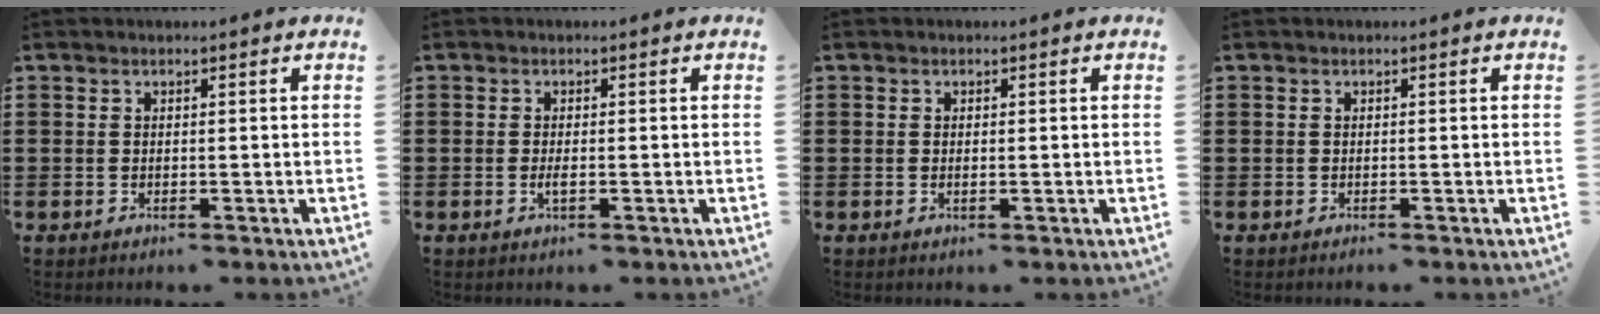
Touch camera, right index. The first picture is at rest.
{"total": 1.3, "force": [-0.4, 0.4, 1.2], "torque": [-0.031, -0.004, -0.008]}
{"total": 0.5, "force": [0.0, 0.1, 0.5], "torque": [-0.010, -0.002, 0.000]}
{"total": 0.0}